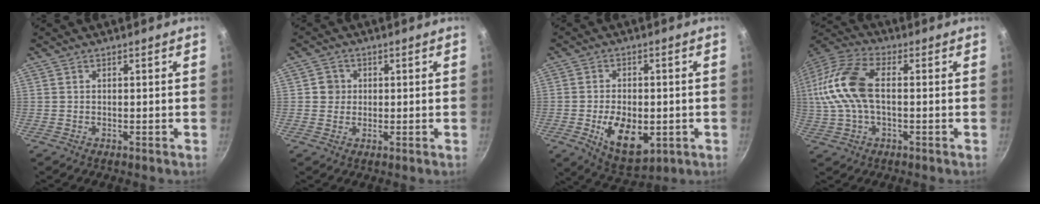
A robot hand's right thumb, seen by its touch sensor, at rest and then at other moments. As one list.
[{"total": 3.1, "force": [0.3, 3.1, 0.7], "torque": [0.010, 0.006, 0.000]}, {"total": 11.9, "force": [-2.8, 7.1, 9.1], "torque": [-0.128, -0.005, -0.031]}, {"total": 16.0, "force": [0.9, 8.9, 13.3], "torque": [-0.278, 0.027, 0.002]}]